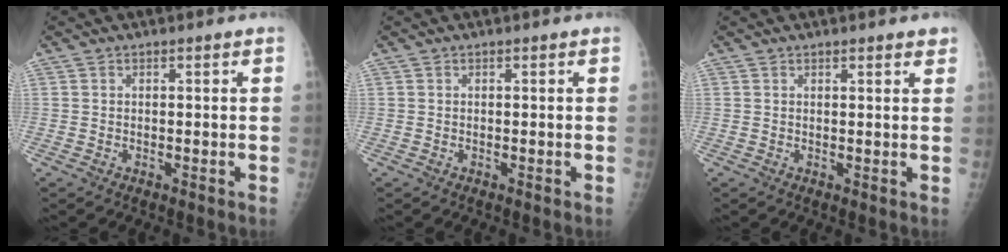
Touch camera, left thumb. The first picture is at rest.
{"total": 0.0}
{"total": 2.3, "force": [1.9, 0.4, 1.3], "torque": [-0.008, -0.003, 0.022]}